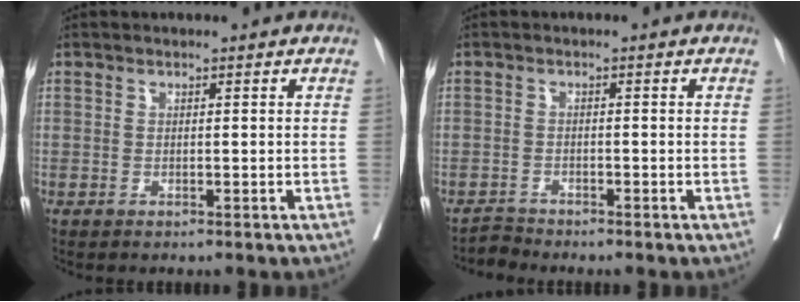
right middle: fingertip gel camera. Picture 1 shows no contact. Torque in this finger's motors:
{"motor_torque": [-0.07, 0.08, -0.02, -0.02]}